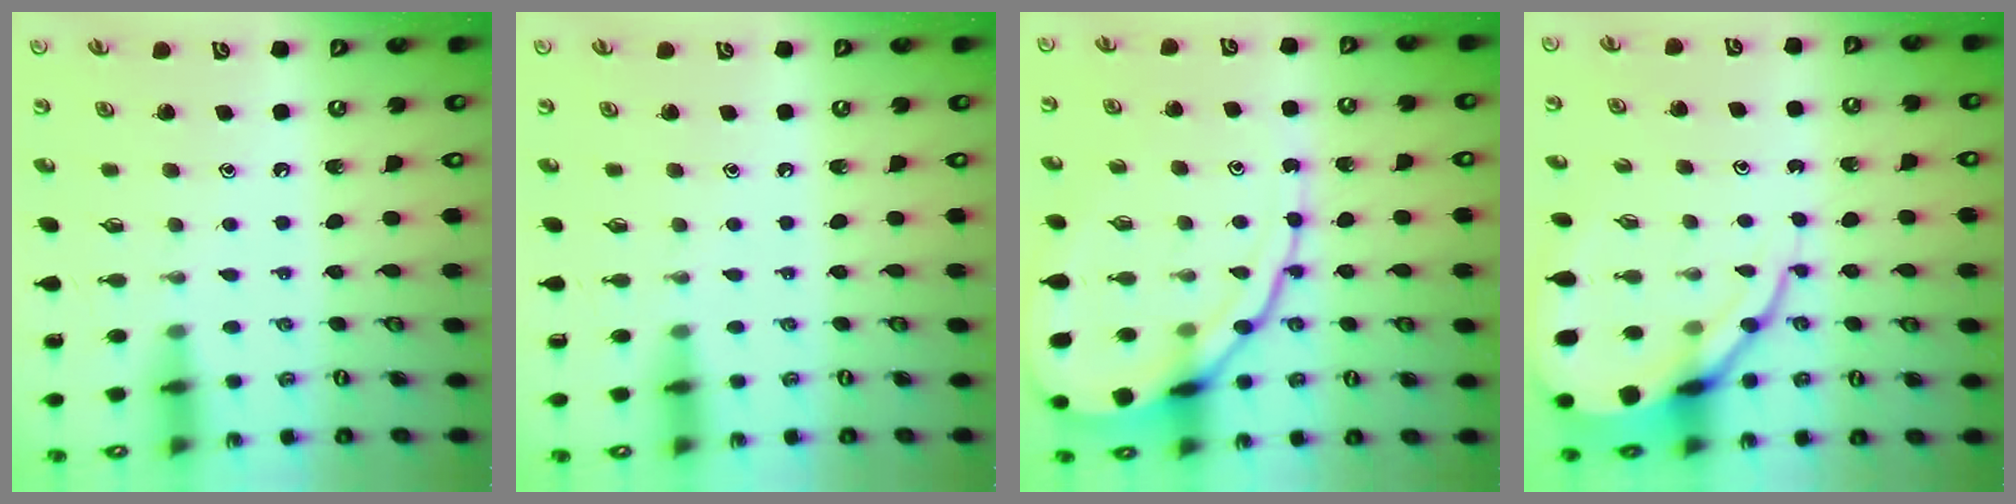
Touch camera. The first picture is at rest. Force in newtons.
{"total": 0.0}
{"total": 14.9, "press": 14.8, "slide": 1.5}
{"total": 12.2, "press": 12.2, "slide": 1.3}